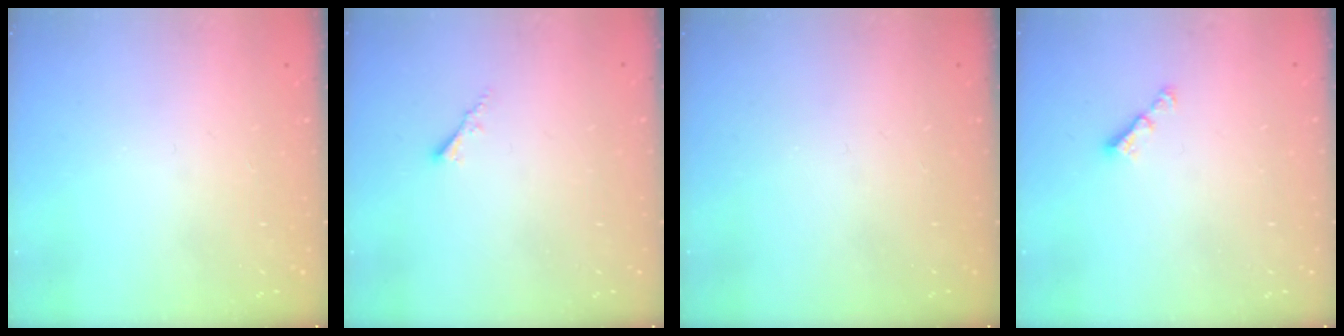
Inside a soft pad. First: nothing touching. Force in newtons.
{"total": 1.8, "press": 1.7, "slide": 0.5}
{"total": 0.0}
{"total": 2.9, "press": 2.9, "slide": 0.3}